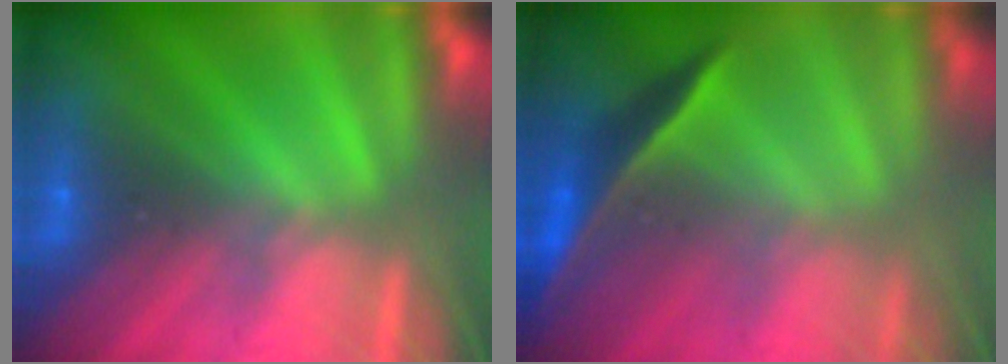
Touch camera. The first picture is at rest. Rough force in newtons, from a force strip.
{"total": 1.8}